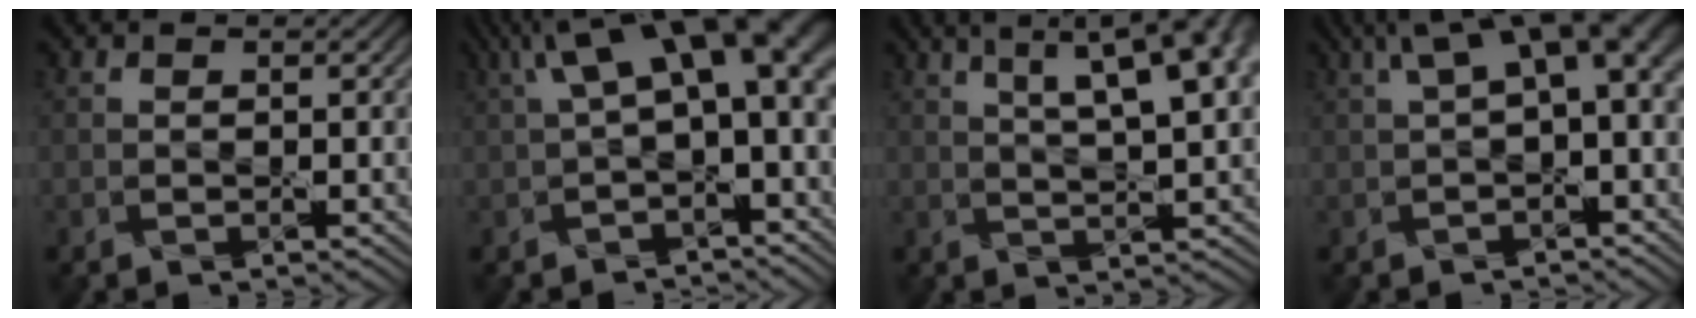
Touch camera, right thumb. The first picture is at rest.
{"total": 11.5, "force": [2.9, 4.5, 10.2], "torque": [-0.160, 0.013, 0.052]}
{"total": 13.9, "force": [6.4, 4.6, 11.5], "torque": [-0.156, 0.039, 0.077]}
{"total": 8.2, "force": [2.3, 2.8, 7.3], "torque": [-0.116, 0.023, 0.037]}